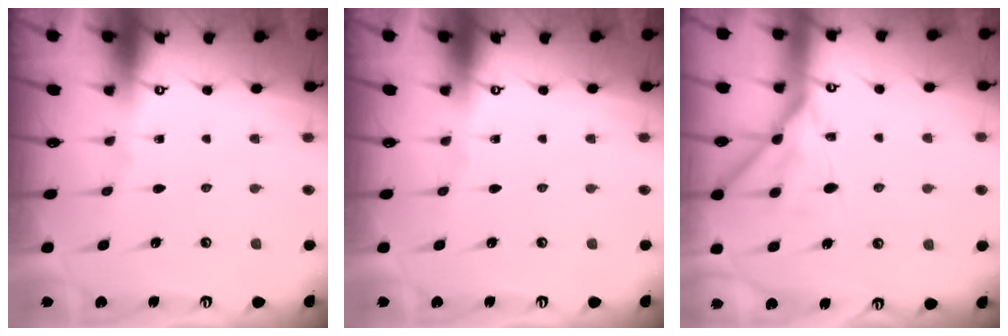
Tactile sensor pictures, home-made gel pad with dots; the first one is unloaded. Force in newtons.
{"total": 0.0}
{"total": 13.5, "press": 13.5, "slide": 1.2}